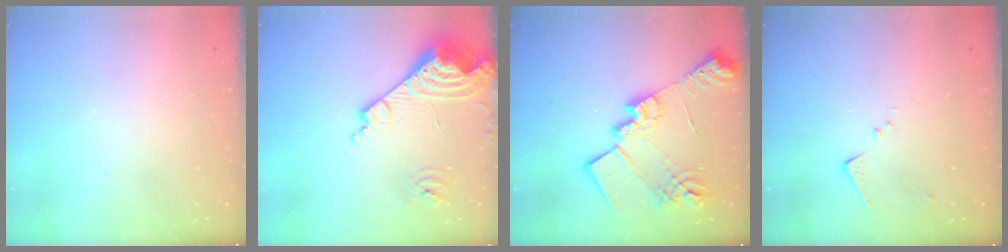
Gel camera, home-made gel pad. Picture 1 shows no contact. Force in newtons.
{"total": 17.5, "press": 17.4, "slide": 1.9}
{"total": 23.1, "press": 23.0, "slide": 2.1}
{"total": 6.9, "press": 6.9, "slide": 0.3}